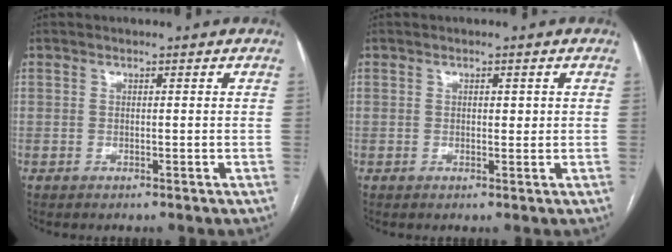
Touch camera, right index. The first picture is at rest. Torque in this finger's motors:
{"motor_torque": [0.01, 0.13, -0.06, 0.00]}